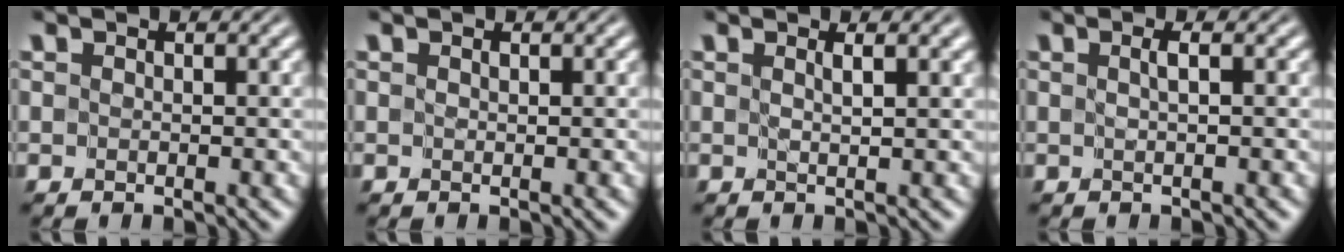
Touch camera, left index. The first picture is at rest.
{"total": 0.0}
{"total": 1.8, "force": [1.0, 0.4, 1.4], "torque": [-0.005, -0.003, 0.000]}
{"total": 0.8, "force": [0.1, -0.1, 0.7], "torque": [-0.013, -0.002, 0.002]}